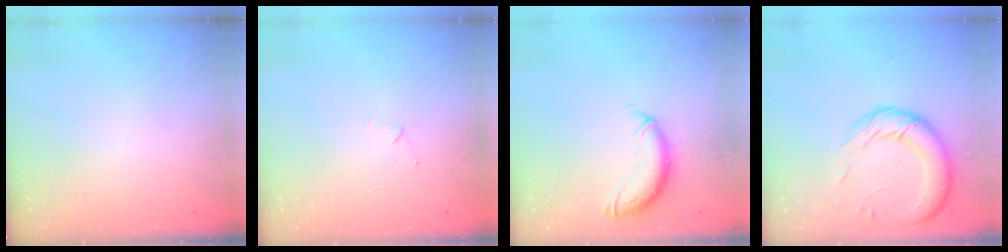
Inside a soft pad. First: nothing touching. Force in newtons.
{"total": 3.6, "press": 3.5, "slide": 0.9}
{"total": 10.4, "press": 10.3, "slide": 0.9}
{"total": 16.4, "press": 15.8, "slide": 4.5}